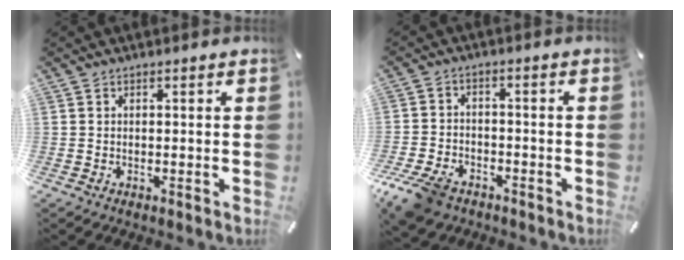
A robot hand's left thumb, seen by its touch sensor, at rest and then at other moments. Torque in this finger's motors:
{"motor_torque": [-0.06, 1.06, 0.80, 0.64, 0.18]}